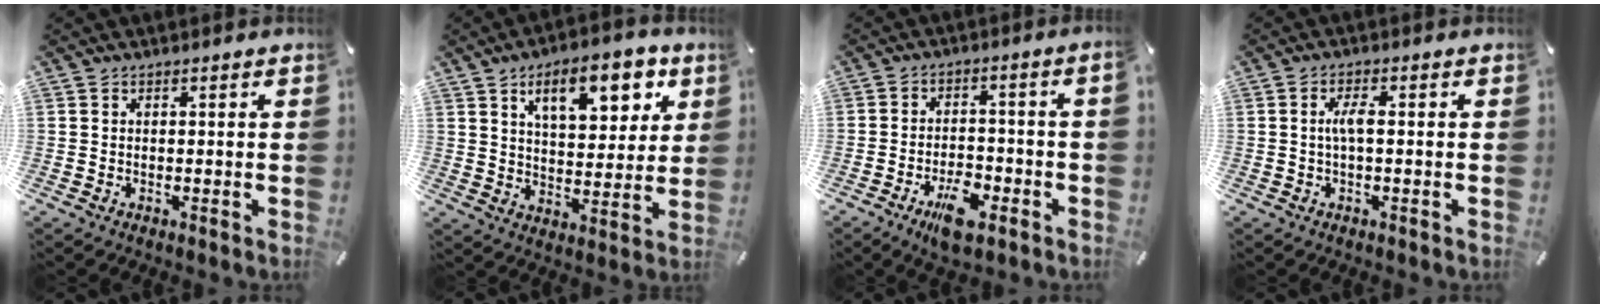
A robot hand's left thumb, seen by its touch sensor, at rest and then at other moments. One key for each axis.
{"total": 13.8, "fx": 7.4, "fy": 6.6, "fz": 9.6, "tx": -0.130, "ty": -0.024, "tz": 0.122}
{"total": 8.4, "fx": -4.6, "fy": 3.1, "fz": 6.2, "tx": -0.111, "ty": 0.018, "tz": -0.079}
{"total": 3.8, "fx": -0.1, "fy": 1.2, "fz": 3.6, "tx": -0.068, "ty": 0.006, "tz": -0.004}